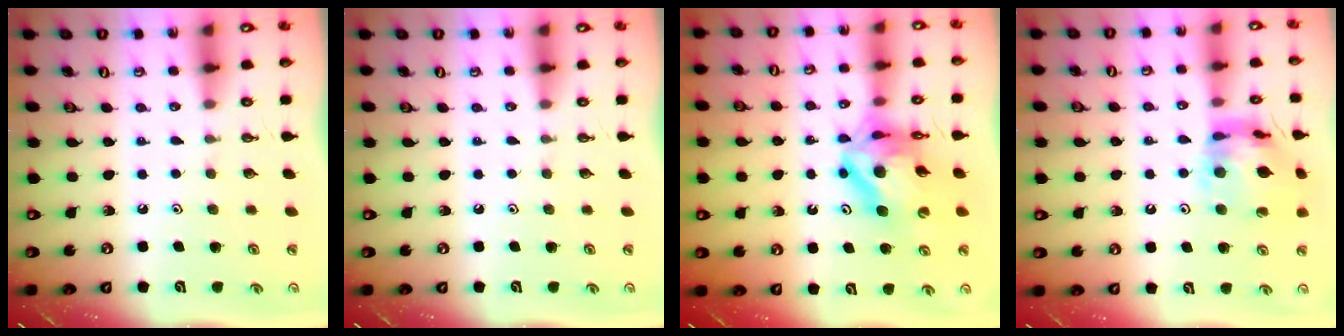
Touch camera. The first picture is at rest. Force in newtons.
{"total": 0.0}
{"total": 14.5, "press": 14.4, "slide": 1.6}
{"total": 14.2, "press": 14.1, "slide": 1.5}